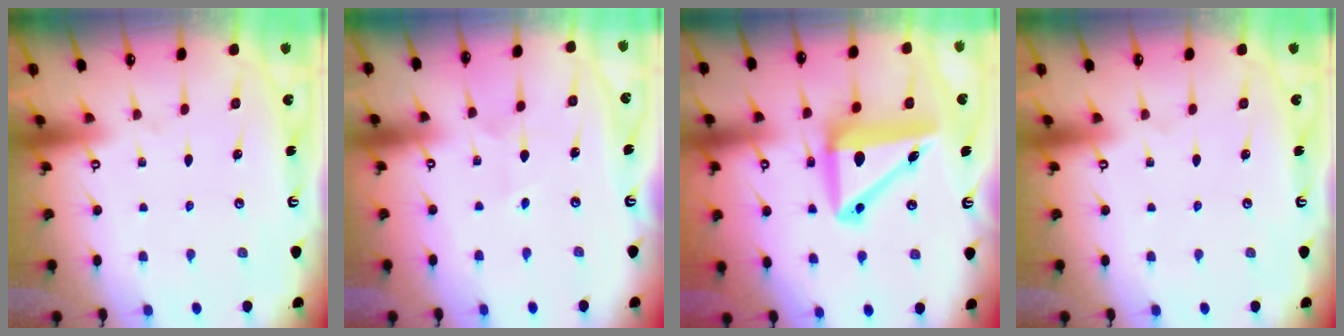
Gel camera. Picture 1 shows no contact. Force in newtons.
{"total": 4.3, "press": 4.3, "slide": 0.5}
{"total": 12.8, "press": 12.5, "slide": 2.8}
{"total": 0.0}